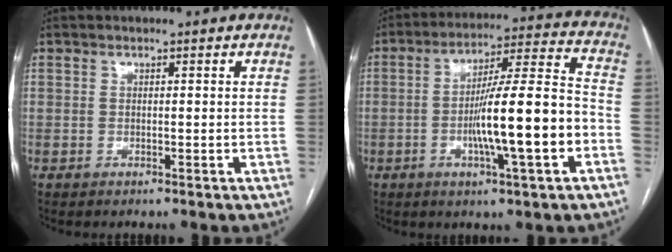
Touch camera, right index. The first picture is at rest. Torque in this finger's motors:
{"motor_torque": [2.05, -0.08, 1.05, 0.21]}